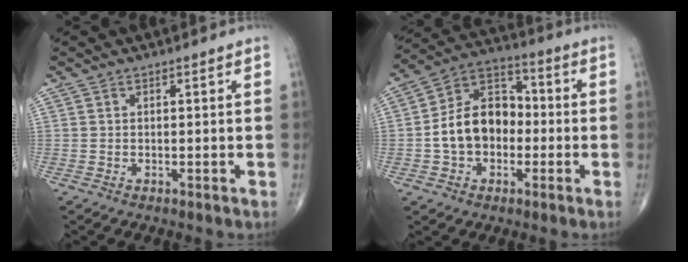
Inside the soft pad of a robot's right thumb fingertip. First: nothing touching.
{"total": 13.6, "force": [-1.7, 9.9, 9.1], "torque": [-0.130, 0.042, -0.039]}